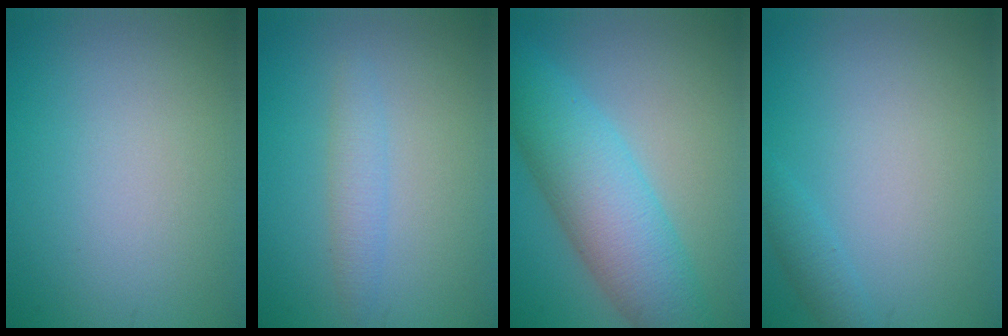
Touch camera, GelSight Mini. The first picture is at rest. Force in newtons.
{"total": 1.8, "press": 1.8, "slide": 0.2}
{"total": 7.7, "press": 7.7, "slide": 0.1}
{"total": 1.3, "press": 1.3, "slide": 0.1}